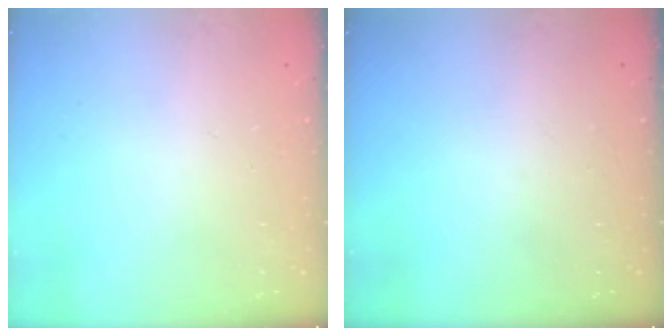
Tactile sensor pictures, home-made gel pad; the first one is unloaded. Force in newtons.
{"total": 0.0}